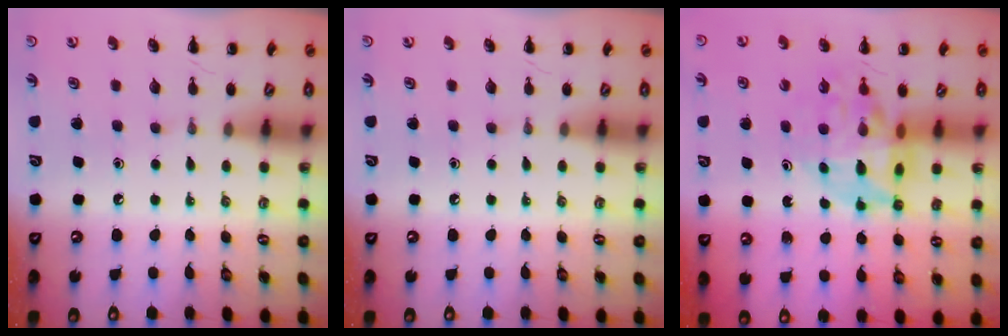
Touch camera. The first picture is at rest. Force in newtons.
{"total": 0.0}
{"total": 11.8, "press": 11.2, "slide": 3.6}